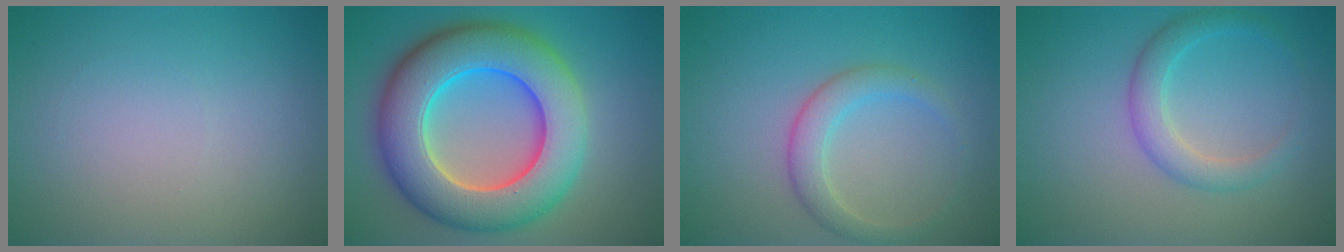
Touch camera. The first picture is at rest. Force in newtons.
{"total": 11.9, "press": 11.9, "slide": 0.2}
{"total": 2.8, "press": 2.8, "slide": 0.0}
{"total": 2.8, "press": 2.7, "slide": 0.2}